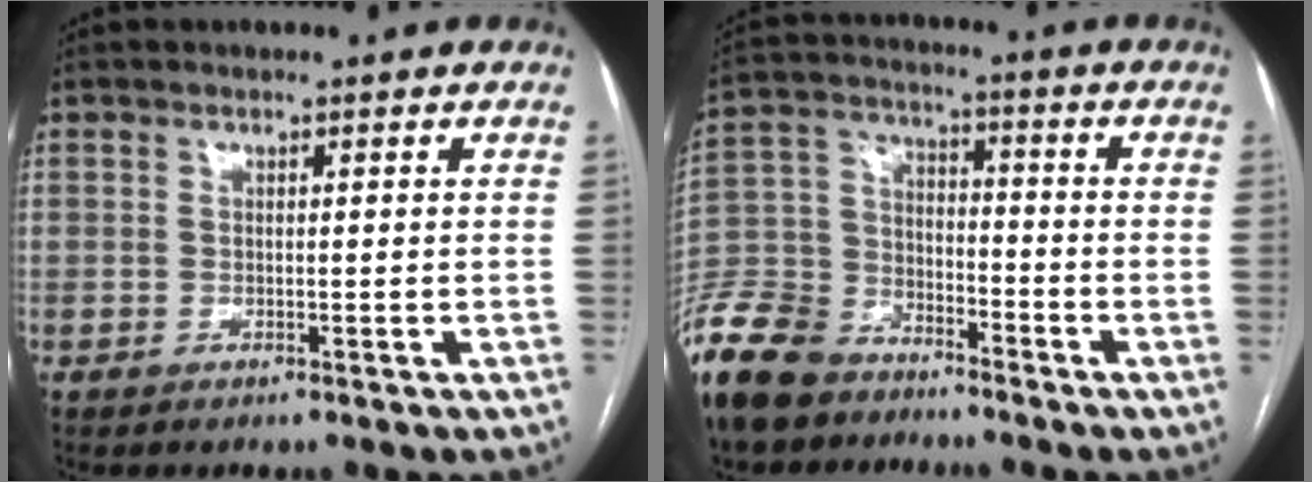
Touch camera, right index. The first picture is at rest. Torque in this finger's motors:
{"motor_torque": [0.72, -0.78, -0.08, -0.21]}